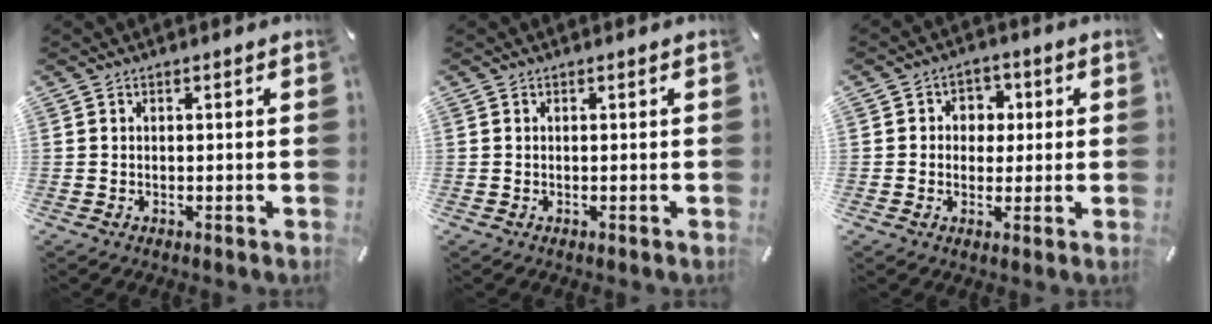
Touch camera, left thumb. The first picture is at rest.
{"total": 0.0}
{"total": 5.0, "force": [0.0, 4.7, 1.8], "torque": [-0.022, 0.009, -0.007]}